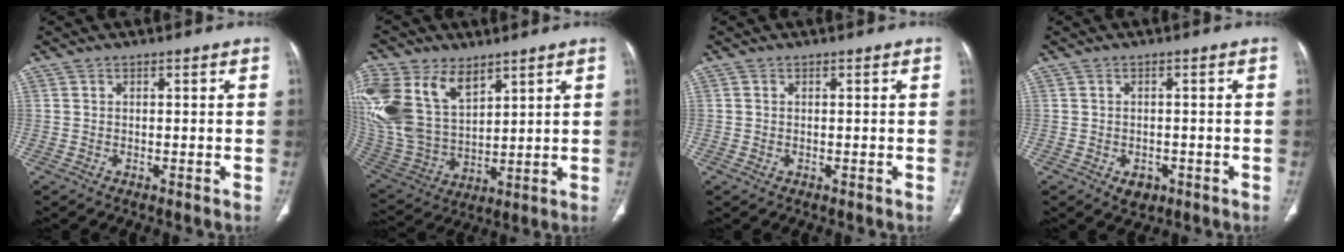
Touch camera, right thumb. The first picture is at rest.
{"total": 22.7, "force": [10.8, 14.1, 14.2], "torque": [-0.329, -0.004, 0.226]}
{"total": 0.0}
{"total": 2.9, "force": [-1.3, 2.1, 1.5], "torque": [-0.010, 0.003, -0.010]}